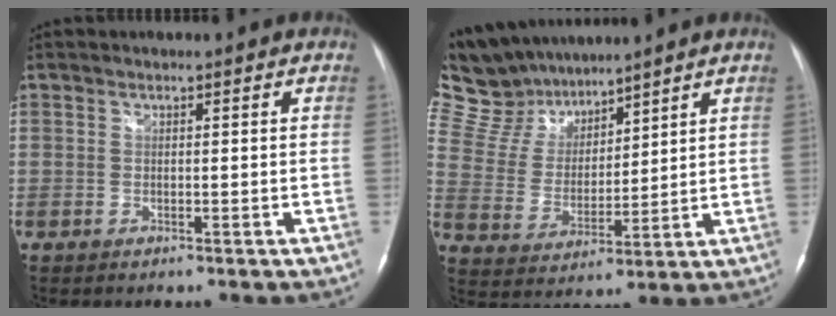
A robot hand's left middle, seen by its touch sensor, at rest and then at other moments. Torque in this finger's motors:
{"motor_torque": [0.08, -0.08, -0.11, -0.07]}